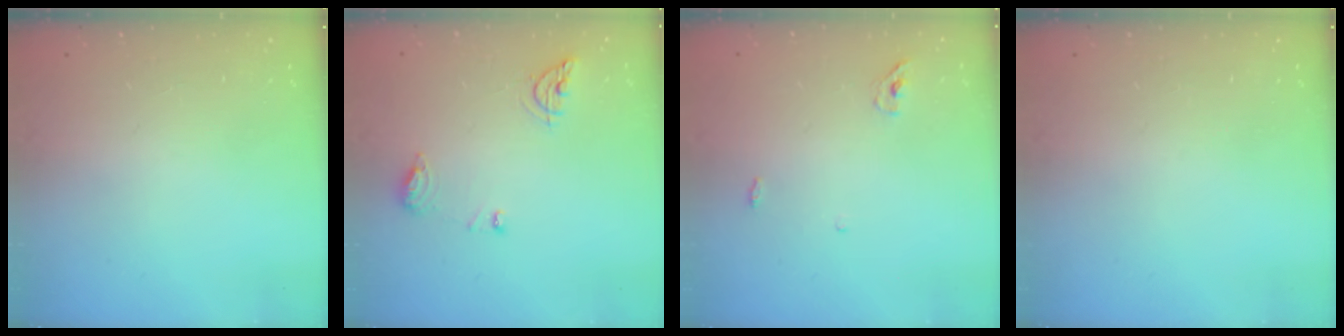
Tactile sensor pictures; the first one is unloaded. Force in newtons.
{"total": 8.0, "press": 8.0, "slide": 0.9}
{"total": 3.7, "press": 3.5, "slide": 1.1}
{"total": 0.0}